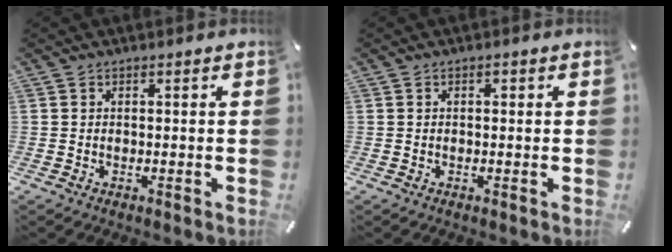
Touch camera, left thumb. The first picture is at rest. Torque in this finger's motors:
{"motor_torque": [0.25, 0.17, 0.10, -0.20, 0.03]}